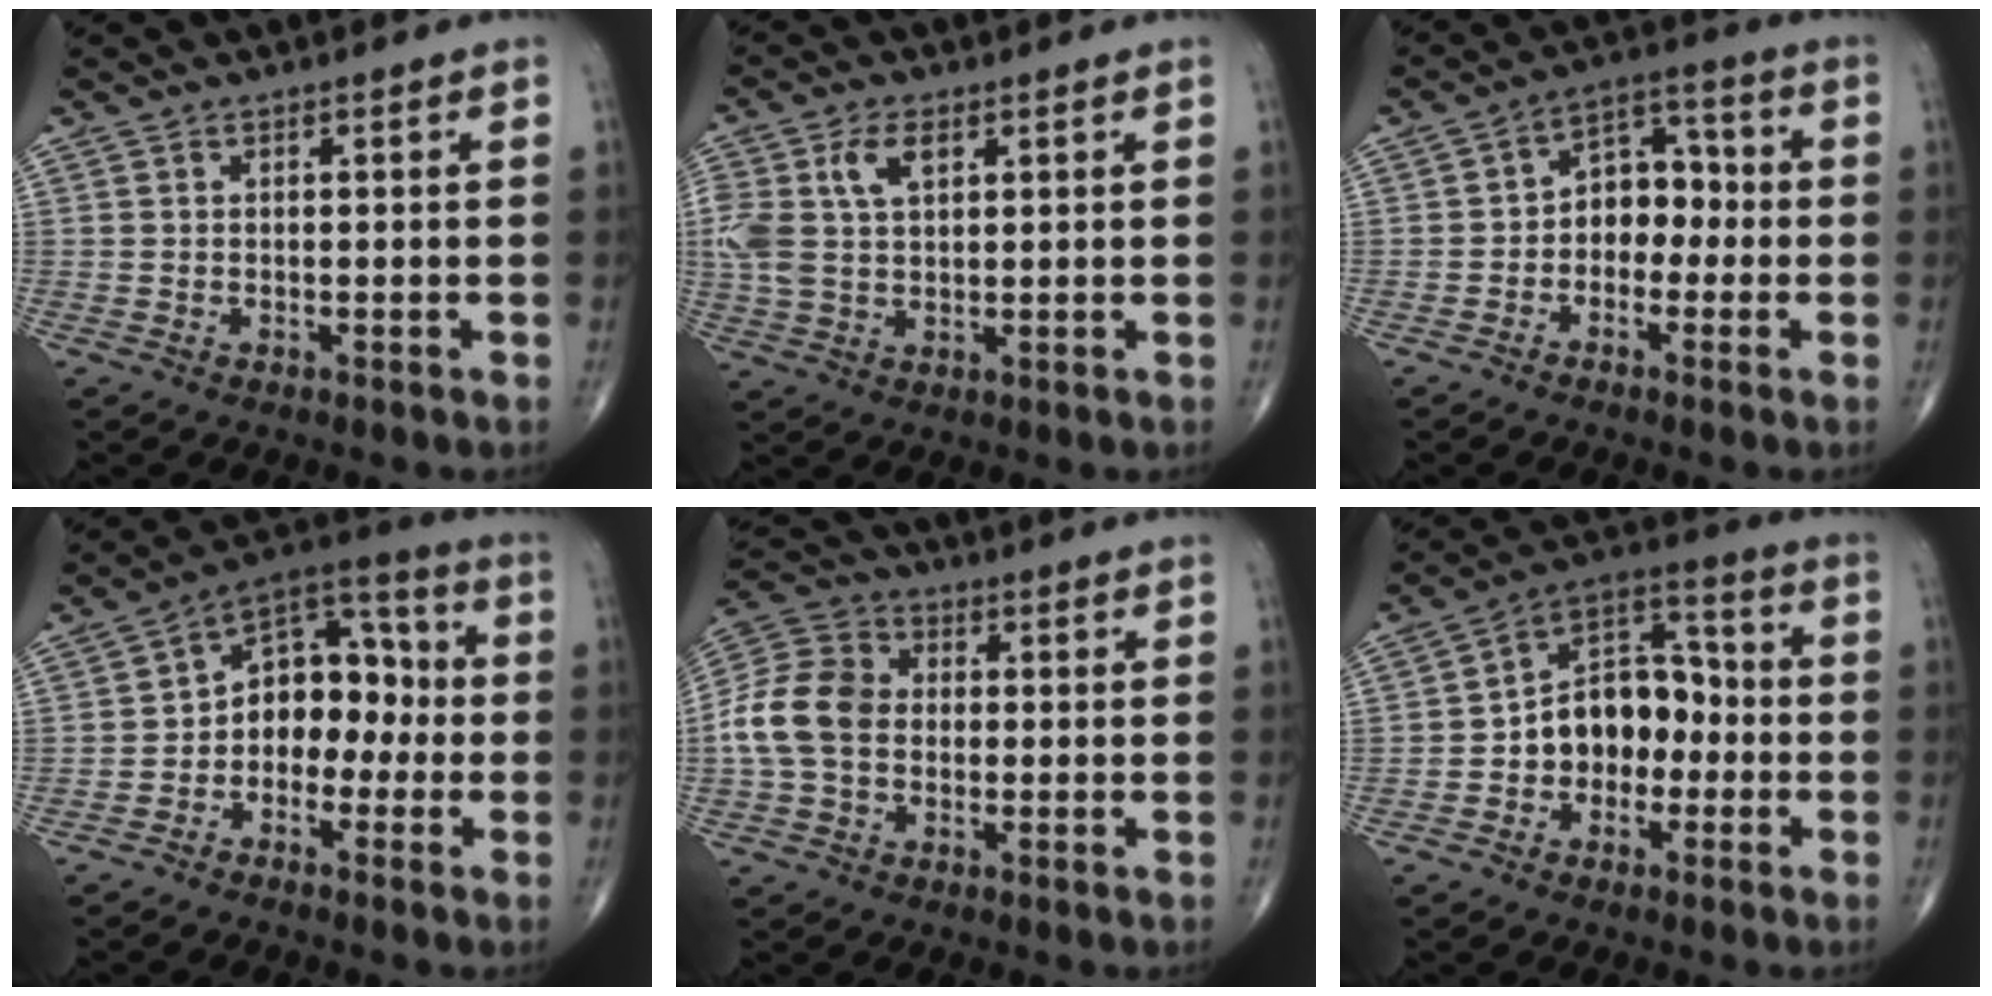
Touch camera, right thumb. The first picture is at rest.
{"total": 9.2, "force": [2.9, 5.3, 6.9], "torque": [-0.152, 0.007, 0.060]}
{"total": 8.0, "force": [-1.2, 5.9, 5.3], "torque": [-0.043, 0.040, -0.037]}
{"total": 11.6, "force": [-1.7, 8.1, 8.1], "torque": [-0.081, 0.049, -0.047]}
{"total": 11.7, "force": [-0.7, 9.0, 7.4], "torque": [-0.143, 0.035, -0.023]}
{"total": 12.6, "force": [-2.1, 8.9, 8.6], "torque": [-0.099, 0.049, -0.047]}